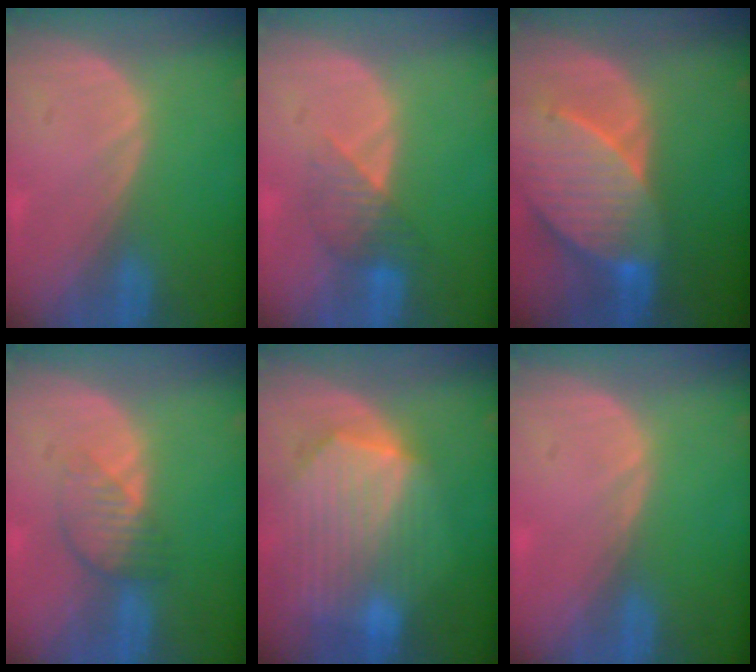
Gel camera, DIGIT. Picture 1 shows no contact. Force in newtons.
{"total": 3.9, "press": 3.8, "slide": 1.1}
{"total": 9.8, "press": 8.8, "slide": 4.3}
{"total": 3.9, "press": 3.7, "slide": 1.4}
{"total": 10.3, "press": 9.0, "slide": 5.2}
{"total": 0.6, "press": 0.4, "slide": 0.4}